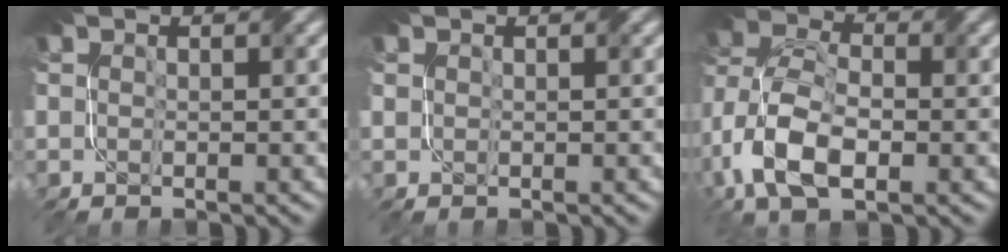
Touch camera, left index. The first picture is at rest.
{"total": 0.5, "force": [0.4, 0.4, 0.0], "torque": [-0.003, -0.002, 0.010]}
{"total": 8.7, "force": [-3.1, 4.8, 6.6], "torque": [-0.142, 0.001, -0.070]}